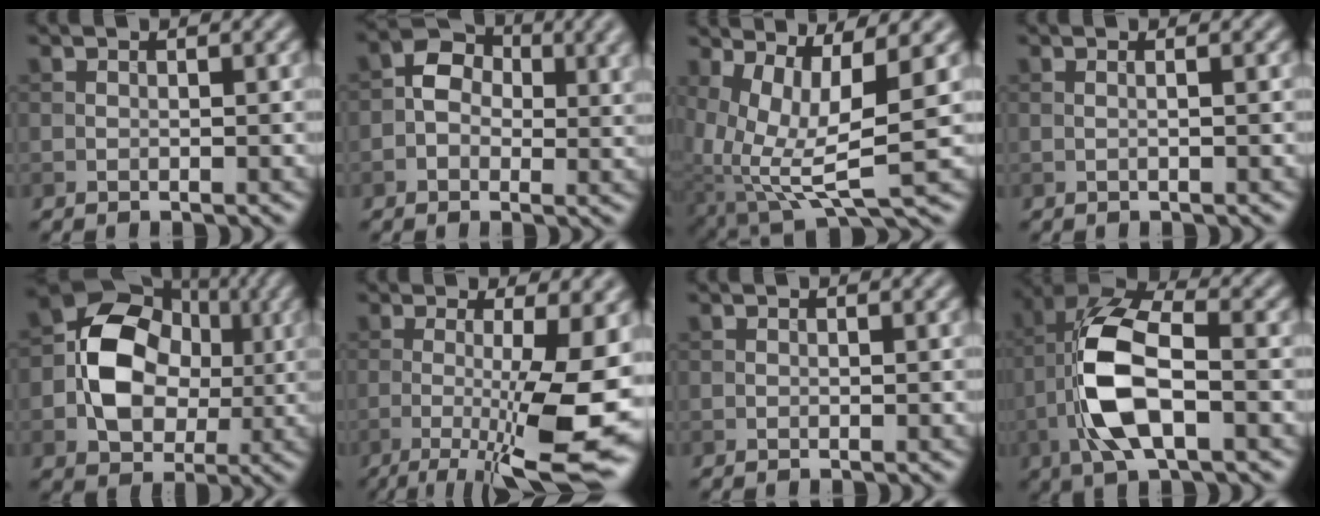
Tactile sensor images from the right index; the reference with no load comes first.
{"total": 4.5, "force": [0.1, 3.3, 3.0], "torque": [-0.038, 0.003, -0.007]}
{"total": 8.8, "force": [0.9, 3.7, 7.9], "torque": [-0.170, -0.025, 0.032]}
{"total": 1.1, "force": [0.2, 0.4, 1.0], "torque": [-0.010, -0.004, -0.007]}
{"total": 8.6, "force": [-0.5, 6.8, 5.3], "torque": [-0.080, 0.006, -0.014]}
{"total": 12.0, "force": [-2.6, 2.7, 11.5], "torque": [-0.168, -0.019, -0.033]}
{"total": 0.0}
{"total": 8.9, "force": [-2.2, 3.8, 7.7], "torque": [-0.168, 0.011, -0.044]}